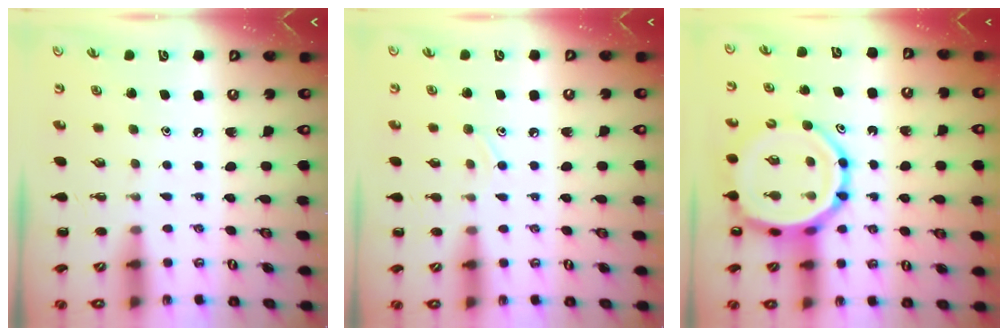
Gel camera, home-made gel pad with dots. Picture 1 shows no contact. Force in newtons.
{"total": 7.0, "press": 6.7, "slide": 2.2}
{"total": 13.5, "press": 13.1, "slide": 3.3}